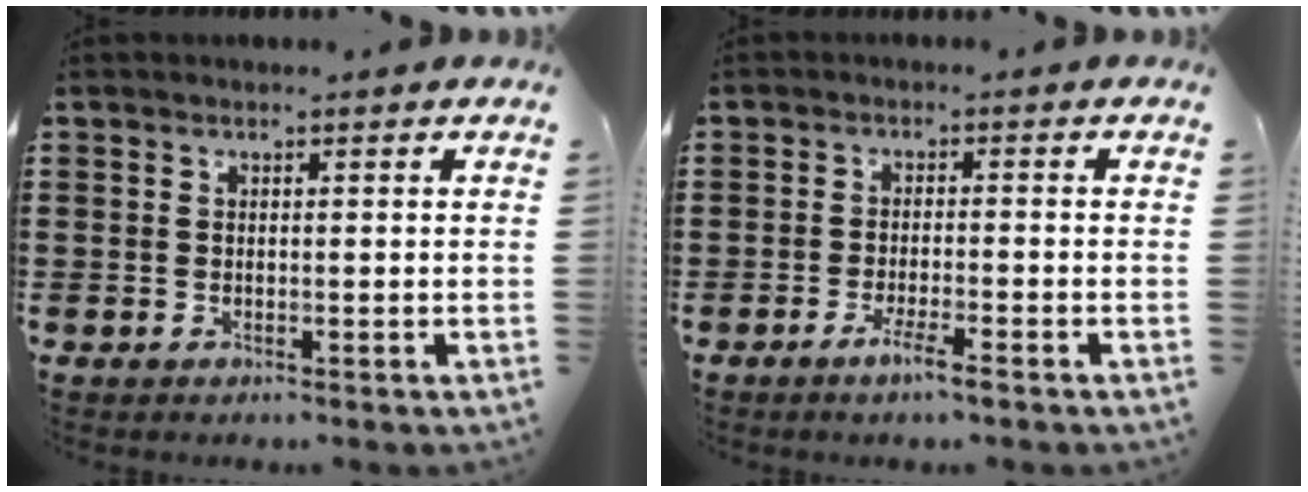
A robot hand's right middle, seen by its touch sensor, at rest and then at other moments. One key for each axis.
{"total": 3.1, "fx": -2.0, "fy": 0.1, "fz": 2.3, "tx": -0.037, "ty": 0.001, "tz": -0.036}